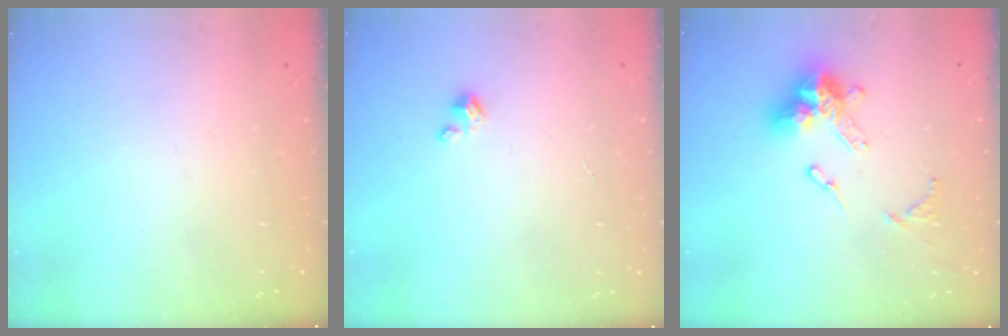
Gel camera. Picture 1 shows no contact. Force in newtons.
{"total": 2.0, "press": 1.9, "slide": 0.3}
{"total": 14.2, "press": 14.1, "slide": 1.3}